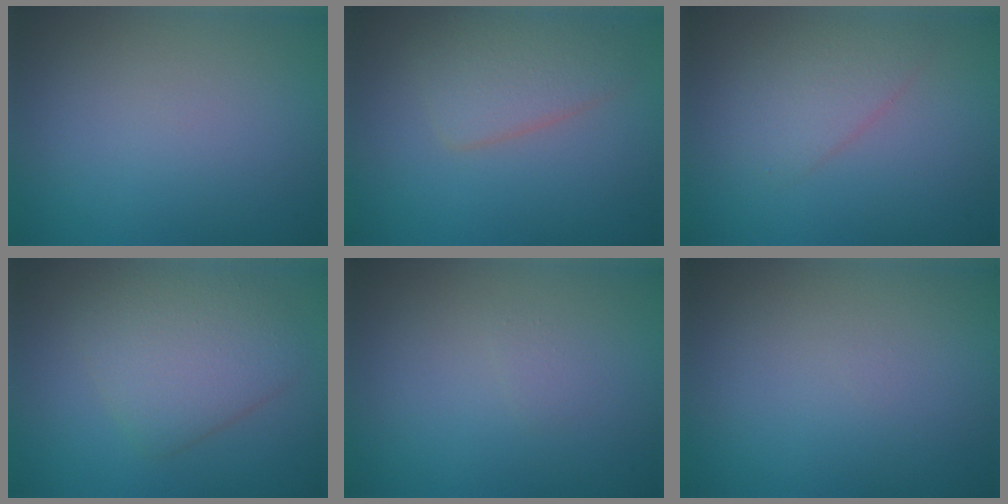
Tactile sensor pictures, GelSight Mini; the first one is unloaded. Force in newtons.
{"total": 3.6, "press": 3.6, "slide": 0.3}
{"total": 2.3, "press": 2.3, "slide": 0.2}
{"total": 4.5, "press": 4.5, "slide": 0.2}
{"total": 0.6, "press": 0.6, "slide": 0.0}
{"total": 0.0}